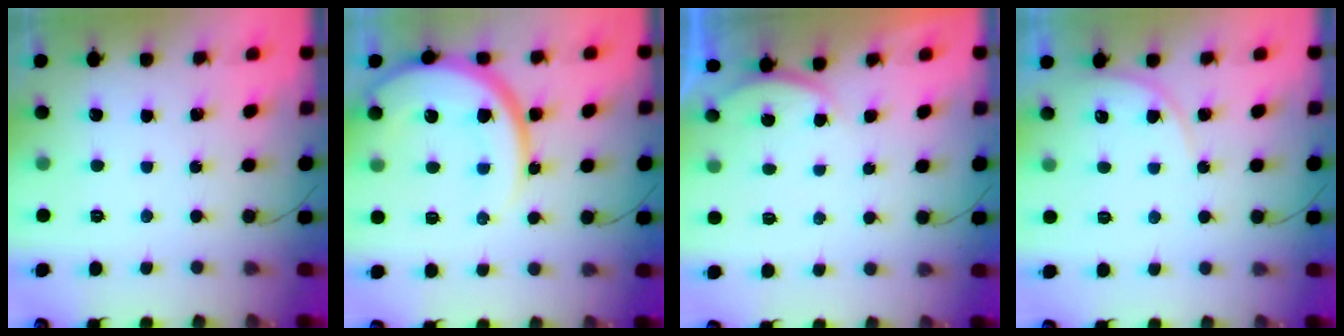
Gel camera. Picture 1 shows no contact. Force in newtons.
{"total": 14.2, "press": 14.2, "slide": 1.2}
{"total": 2.8, "press": 2.7, "slide": 0.6}
{"total": 4.4, "press": 4.4, "slide": 0.5}